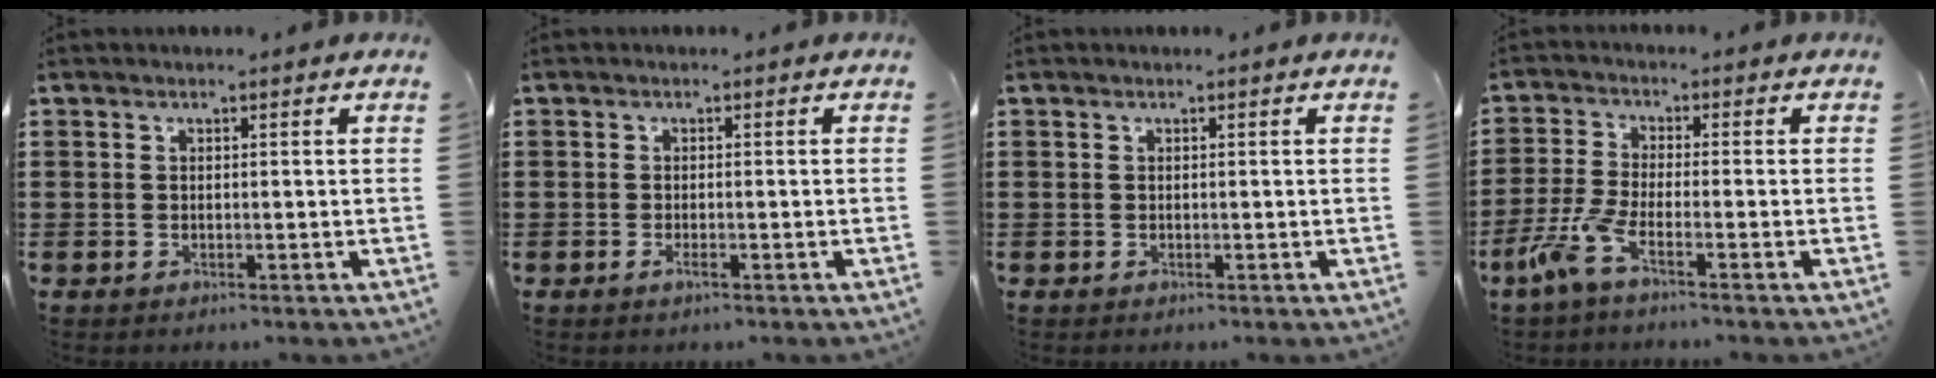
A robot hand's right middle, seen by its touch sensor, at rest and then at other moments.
{"total": 1.0, "force": [-0.4, 0.2, 0.9], "torque": [-0.017, -0.004, -0.007]}
{"total": 0.0}
{"total": 5.3, "force": [-3.2, 0.7, 4.2], "torque": [-0.112, -0.020, -0.065]}